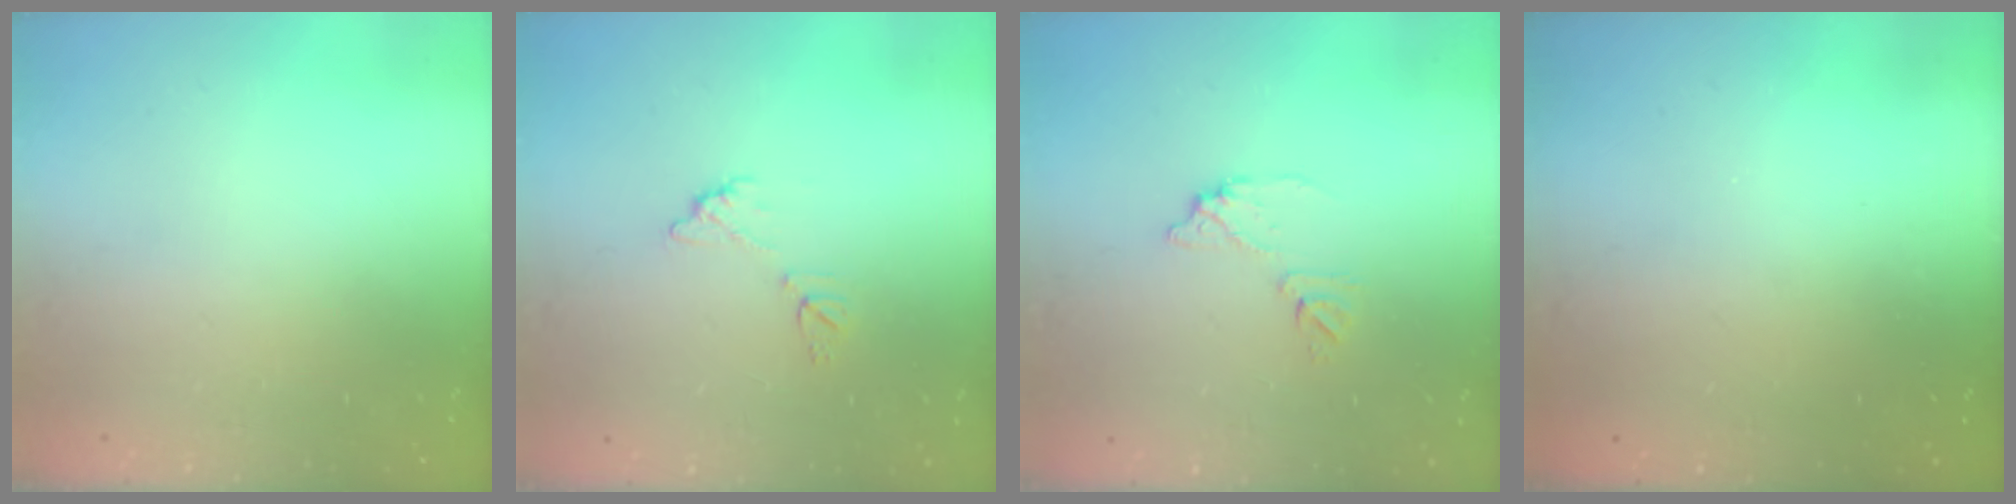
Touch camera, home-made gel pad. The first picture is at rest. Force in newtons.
{"total": 6.6, "press": 6.6, "slide": 0.3}
{"total": 8.1, "press": 8.1, "slide": 0.5}
{"total": 3.2, "press": 3.2, "slide": 0.1}